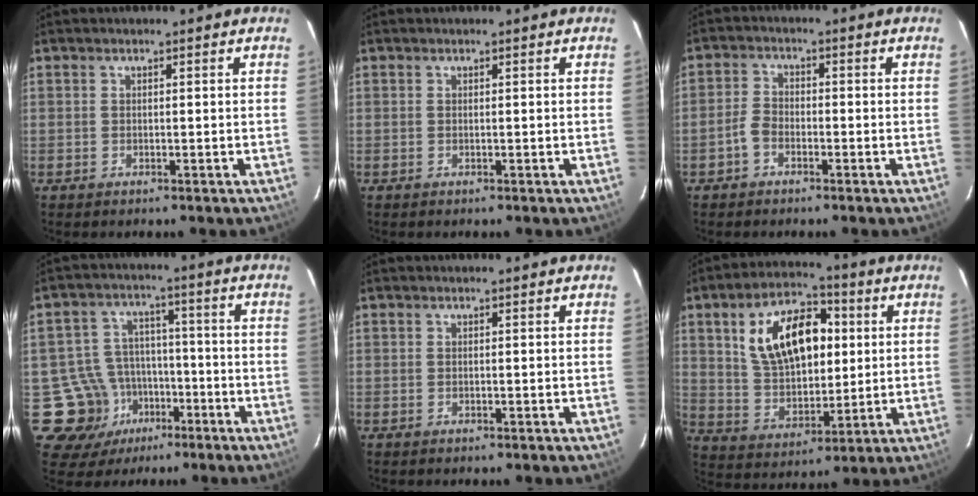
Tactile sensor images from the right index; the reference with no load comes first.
{"total": 0.0}
{"total": 3.1, "force": [-1.8, 1.9, 1.5], "torque": [-0.034, 0.012, -0.036]}
{"total": 11.0, "force": [-5.2, 9.6, 1.7], "torque": [-0.055, 0.032, -0.068]}
{"total": 0.0}
{"total": 16.6, "force": [4.4, 9.5, 12.9], "torque": [-0.233, 0.023, 0.088]}